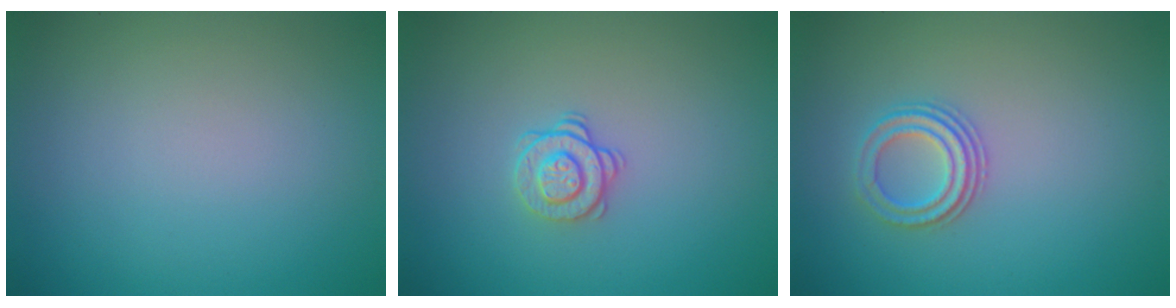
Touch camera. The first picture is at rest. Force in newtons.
{"total": 1.7, "press": 1.3, "slide": 1.1}
{"total": 2.6, "press": 2.3, "slide": 1.2}